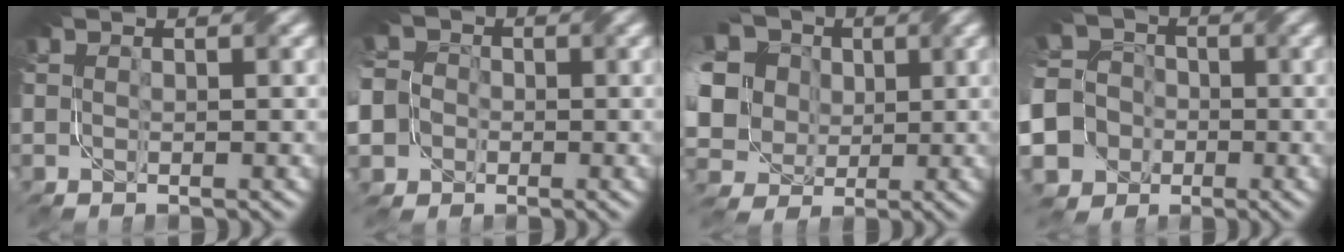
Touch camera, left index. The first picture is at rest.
{"total": 12.3, "force": [-3.2, 10.8, 4.8], "torque": [-0.137, -0.010, -0.091]}
{"total": 16.2, "force": [2.9, 13.5, 8.6], "torque": [-0.233, 0.034, 0.021]}
{"total": 15.0, "force": [-6.9, 12.9, 3.7], "torque": [-0.124, -0.024, -0.149]}